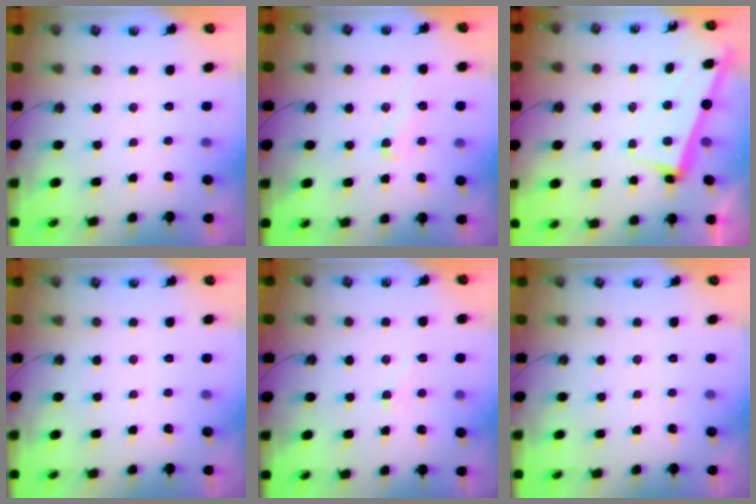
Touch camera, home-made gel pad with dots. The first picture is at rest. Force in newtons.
{"total": 1.5, "press": 0.3, "slide": 1.5}
{"total": 2.5, "press": 2.4, "slide": 0.6}
{"total": 0.0}
{"total": 0.9, "press": 0.3, "slide": 0.9}
{"total": 0.0}